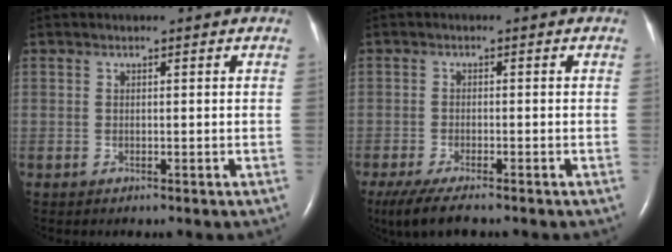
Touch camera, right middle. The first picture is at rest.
{"total": 6.2, "force": [-4.8, 0.9, 3.9], "torque": [-0.073, -0.017, -0.078]}